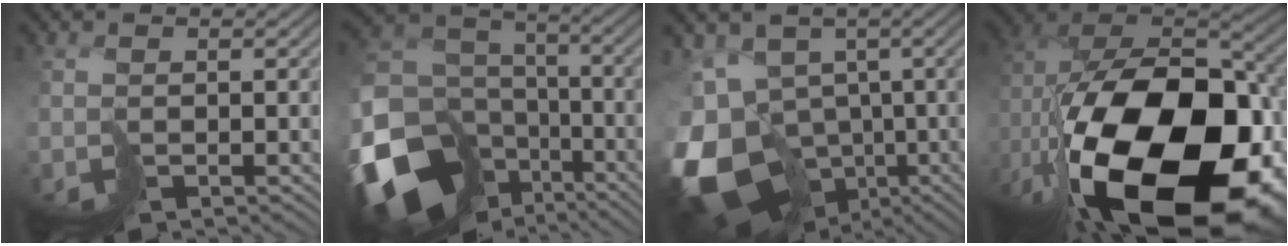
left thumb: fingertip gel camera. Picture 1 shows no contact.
{"total": 18.5, "force": [-8.5, 13.5, 9.3], "torque": [-0.249, -0.046, -0.127]}
{"total": 15.7, "force": [-3.8, 11.9, 9.5], "torque": [-0.248, -0.032, -0.048]}
{"total": 22.5, "force": [-6.9, 13.5, 16.6], "torque": [-0.360, -0.055, -0.070]}